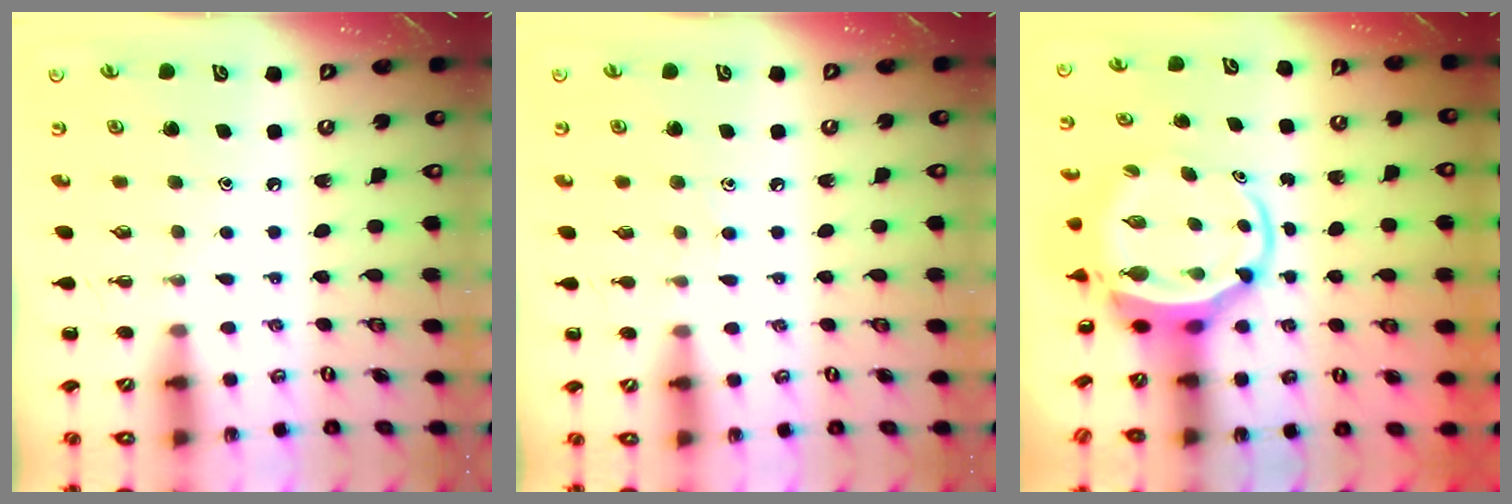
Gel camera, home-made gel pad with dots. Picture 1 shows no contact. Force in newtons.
{"total": 4.5, "press": 4.3, "slide": 1.5}
{"total": 6.6, "press": 6.4, "slide": 1.5}